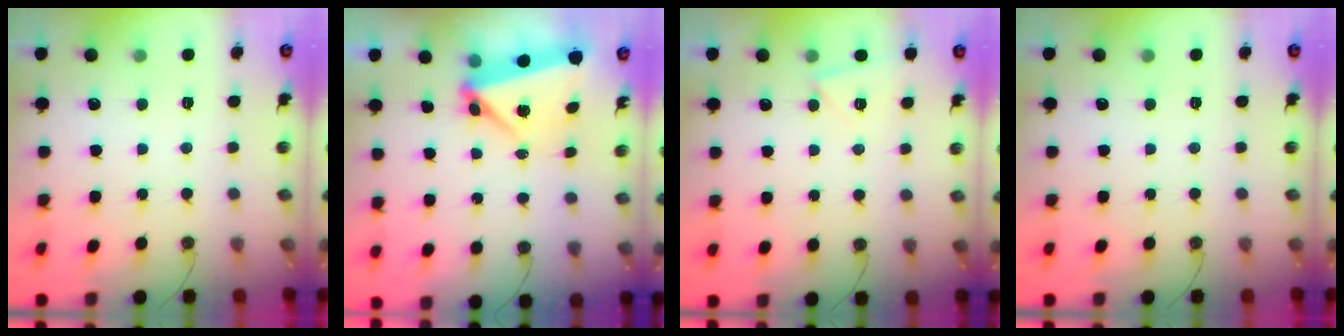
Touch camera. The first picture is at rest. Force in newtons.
{"total": 6.8, "press": 6.8, "slide": 0.4}
{"total": 5.2, "press": 4.8, "slide": 1.8}
{"total": 0.0}